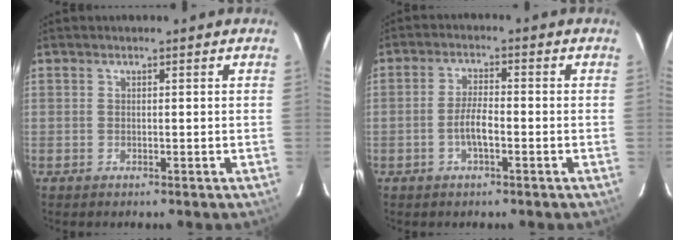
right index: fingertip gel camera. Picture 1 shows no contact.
{"total": 4.2, "force": [-1.6, 1.1, 3.7], "torque": [-0.078, 0.005, -0.030]}